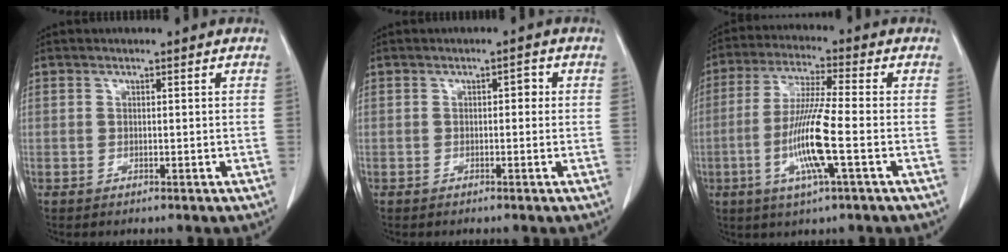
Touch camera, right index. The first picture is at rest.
{"total": 1.3, "force": [0.2, 0.6, 1.1], "torque": [-0.012, 0.009, 0.002]}
{"total": 11.2, "force": [-2.9, 0.0, 10.9], "torque": [-0.217, -0.012, -0.061]}